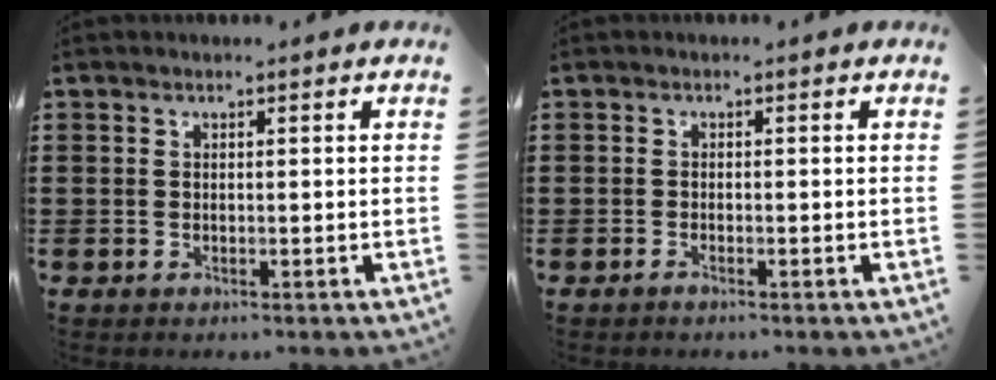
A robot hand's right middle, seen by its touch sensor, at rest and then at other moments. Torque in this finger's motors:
{"motor_torque": [0.27, 0.82, -0.02, -0.01]}